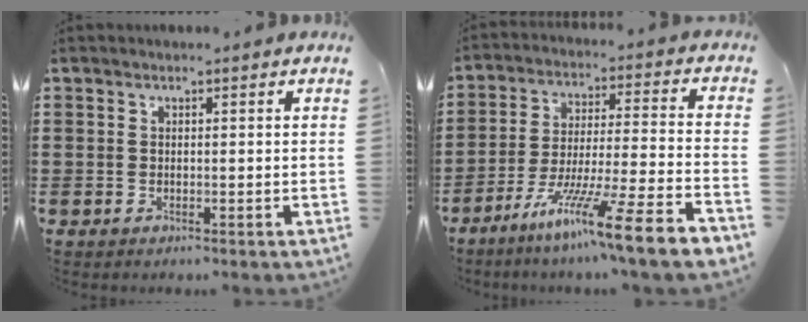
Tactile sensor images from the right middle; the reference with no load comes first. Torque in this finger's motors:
{"motor_torque": [2.13, -0.01, 0.64, 0.21]}